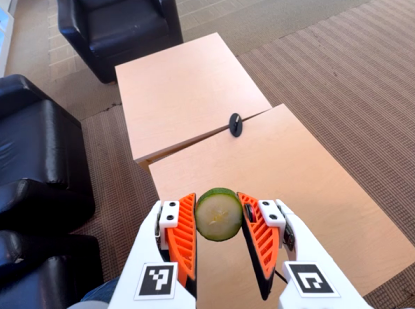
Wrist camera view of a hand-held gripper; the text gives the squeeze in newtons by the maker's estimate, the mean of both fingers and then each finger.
{"total": 12.7, "left": 13.3, "right": 12.0}